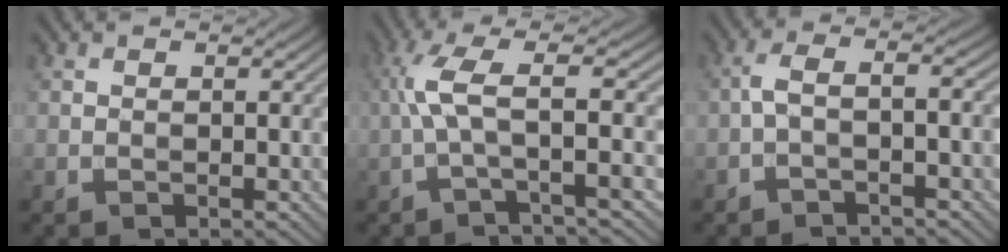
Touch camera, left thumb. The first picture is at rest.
{"total": 6.7, "force": [-0.7, 0.9, 6.6], "torque": [-0.132, 0.019, -0.025]}
{"total": 3.5, "force": [-1.6, 0.8, 3.0], "torque": [-0.059, 0.009, -0.037]}